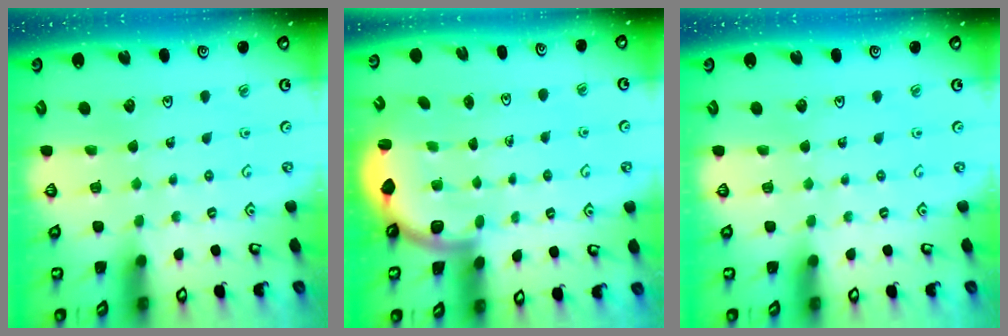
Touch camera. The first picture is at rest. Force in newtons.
{"total": 2.5, "press": 2.4, "slide": 0.7}
{"total": 0.0}